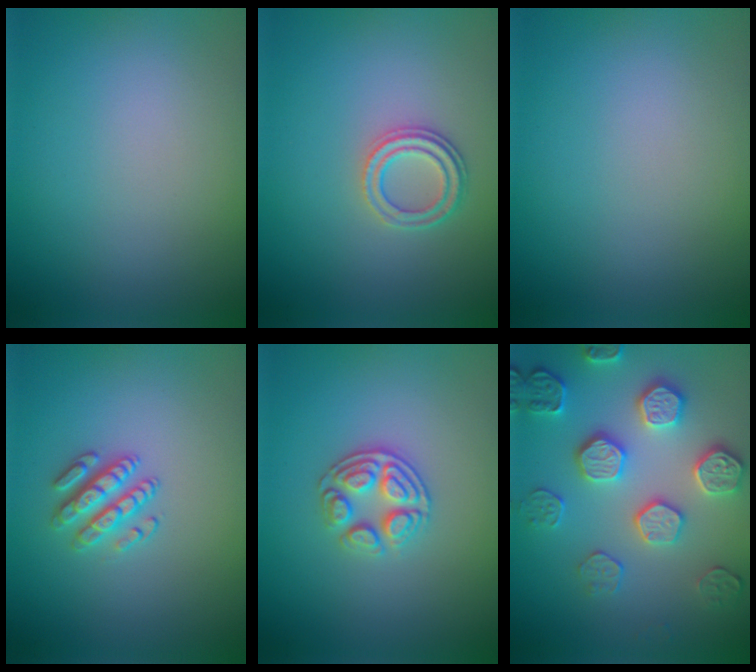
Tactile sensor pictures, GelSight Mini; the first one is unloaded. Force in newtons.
{"total": 2.3, "press": 2.1, "slide": 1.0}
{"total": 0.0}
{"total": 2.7, "press": 2.5, "slide": 1.0}
{"total": 3.3, "press": 2.9, "slide": 1.6}
{"total": 4.9, "press": 4.7, "slide": 1.3}